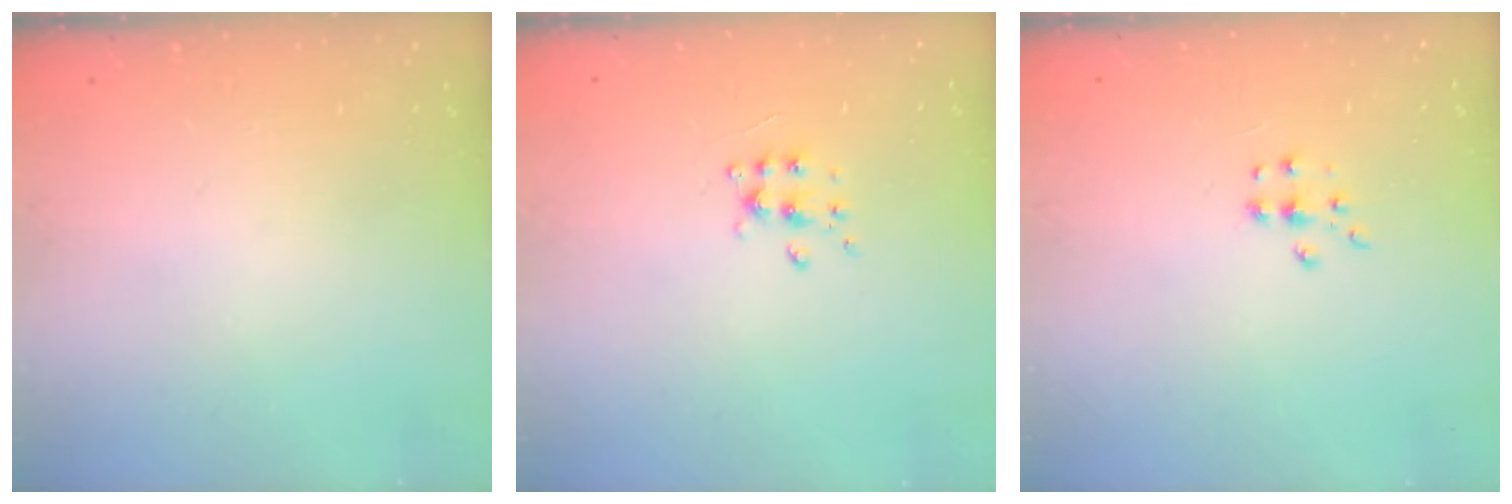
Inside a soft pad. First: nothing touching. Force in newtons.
{"total": 6.3, "press": 6.3, "slide": 0.6}
{"total": 6.2, "press": 6.1, "slide": 0.8}